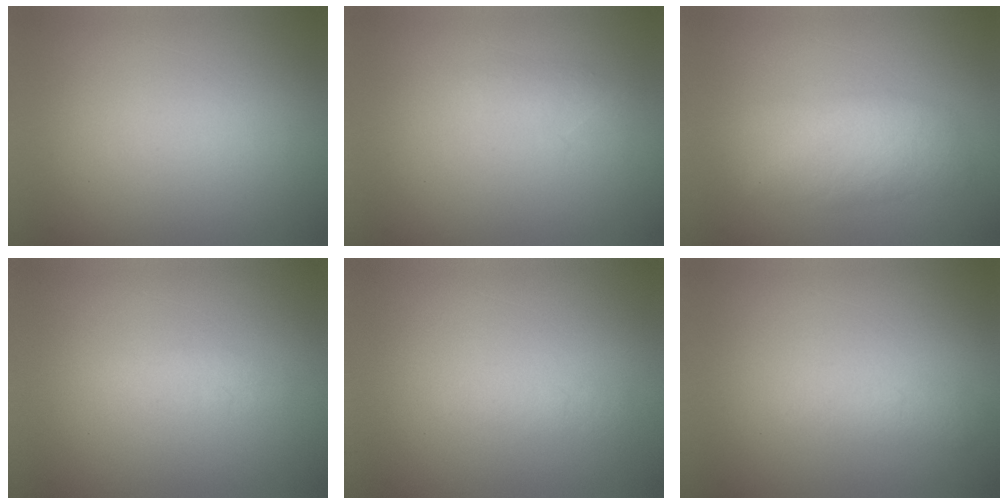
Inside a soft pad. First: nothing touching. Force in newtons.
{"total": 1.3}
{"total": 4.2}
{"total": 1.3}
{"total": 1.3}
{"total": 1.9}